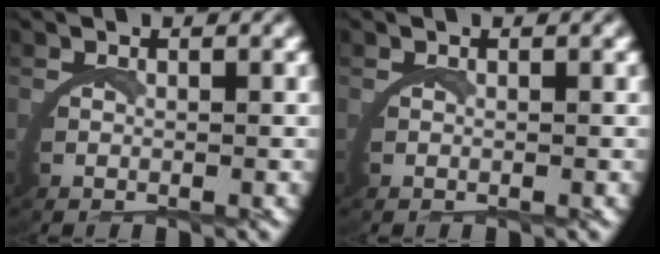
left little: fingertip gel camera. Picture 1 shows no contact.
{"total": 0.0}